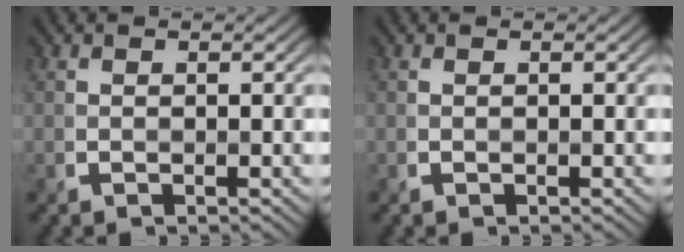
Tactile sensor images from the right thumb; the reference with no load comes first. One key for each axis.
{"total": 0.0}